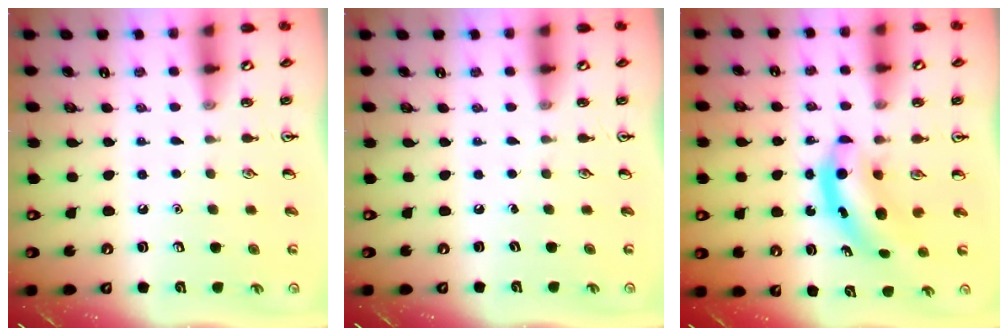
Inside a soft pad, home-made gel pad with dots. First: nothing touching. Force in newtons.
{"total": 0.0}
{"total": 5.2, "press": 5.1, "slide": 0.8}